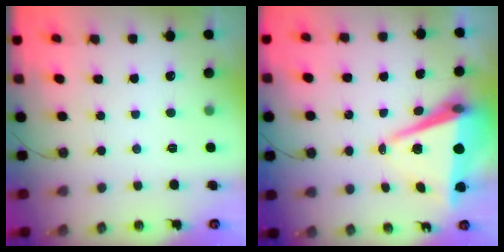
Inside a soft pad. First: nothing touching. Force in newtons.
{"total": 9.8, "press": 8.8, "slide": 4.2}